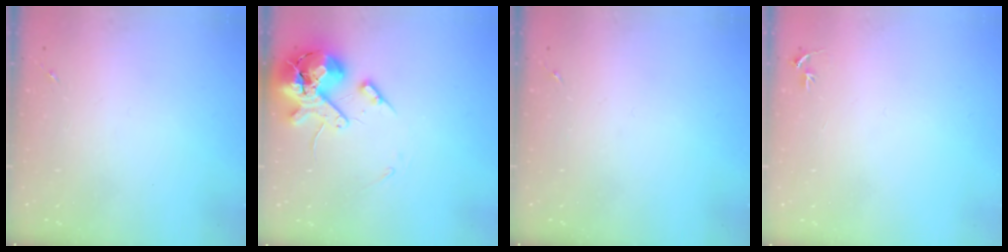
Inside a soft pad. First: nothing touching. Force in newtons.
{"total": 14.6, "press": 14.4, "slide": 2.4}
{"total": 0.0}
{"total": 3.1, "press": 3.1, "slide": 0.3}